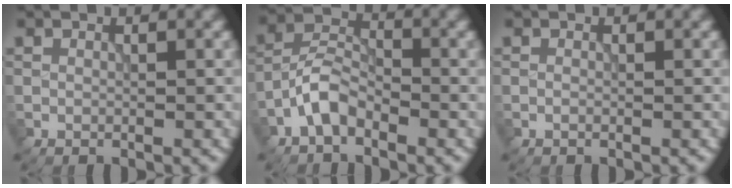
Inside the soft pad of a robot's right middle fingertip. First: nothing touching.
{"total": 3.6, "force": [-2.3, 1.8, 2.1], "torque": [-0.034, 0.017, -0.054]}
{"total": 0.0}